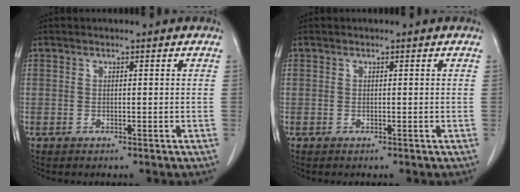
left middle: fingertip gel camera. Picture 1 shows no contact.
{"total": 0.0}